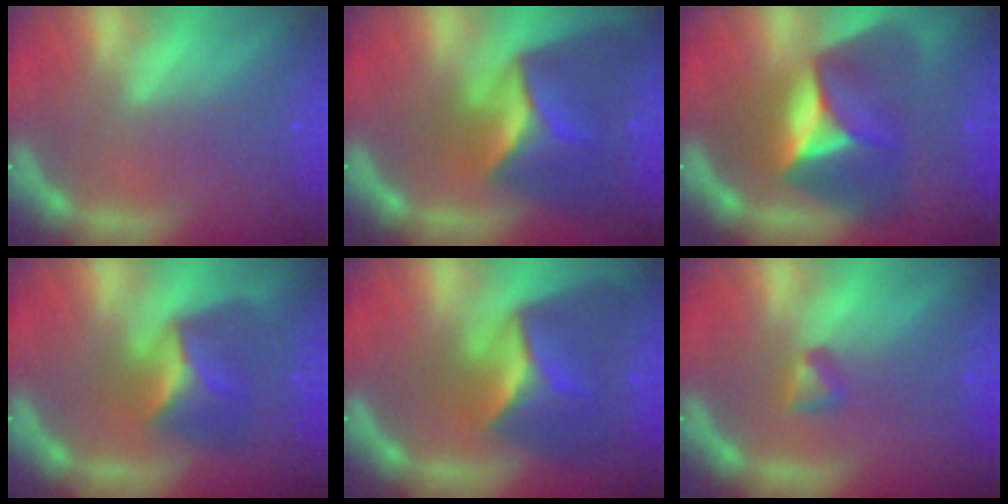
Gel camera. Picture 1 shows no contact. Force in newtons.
{"total": 9.4}
{"total": 10.0}
{"total": 5.9}
{"total": 8.9}
{"total": 1.4}